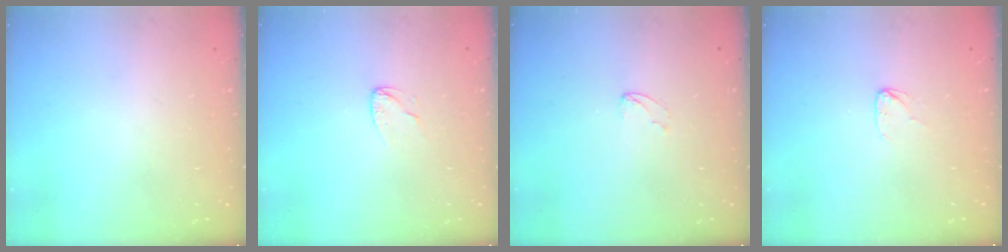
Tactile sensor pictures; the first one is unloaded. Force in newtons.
{"total": 3.7, "press": 3.7, "slide": 0.5}
{"total": 2.4, "press": 2.4, "slide": 0.2}
{"total": 3.5, "press": 3.5, "slide": 0.2}